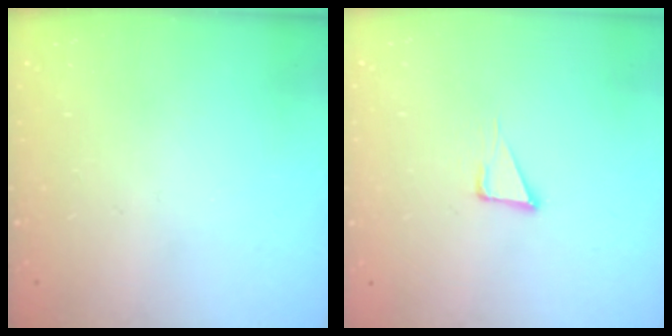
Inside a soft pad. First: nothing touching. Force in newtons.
{"total": 5.3, "press": 5.3, "slide": 0.3}